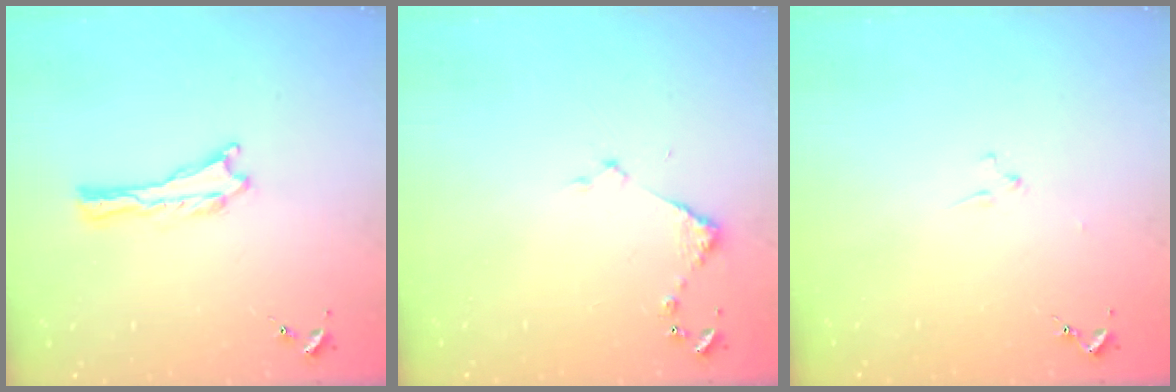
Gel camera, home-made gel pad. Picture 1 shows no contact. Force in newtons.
{"total": 2.9, "press": 2.9, "slide": 0.3}
{"total": 1.1, "press": 1.1, "slide": 0.1}